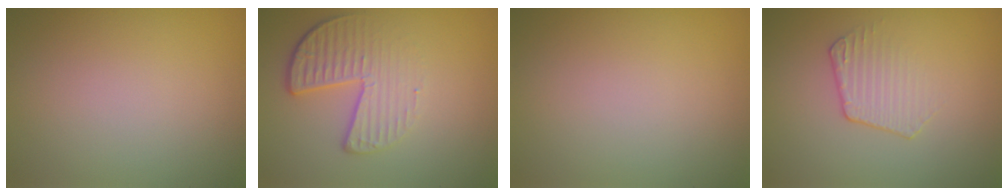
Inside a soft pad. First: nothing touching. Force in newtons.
{"total": 4.4, "press": 2.9, "slide": 3.3}
{"total": 0.0}
{"total": 1.8, "press": 1.1, "slide": 1.4}